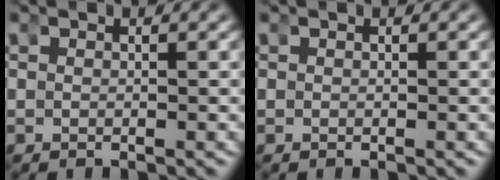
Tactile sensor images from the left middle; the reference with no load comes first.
{"total": 0.0}